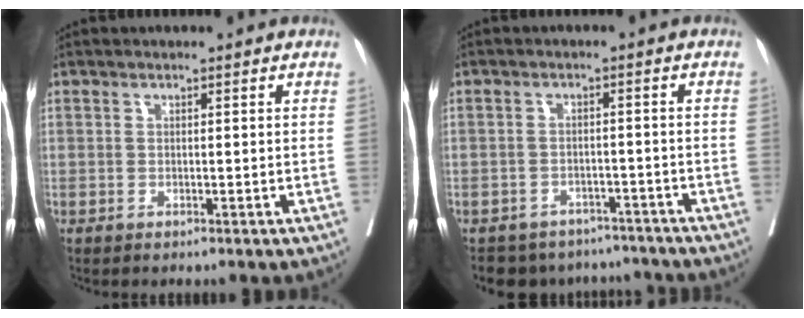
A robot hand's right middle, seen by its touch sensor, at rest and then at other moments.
{"total": 9.5, "force": [-8.5, 4.2, 0.7], "torque": [-0.003, 0.017, -0.103]}